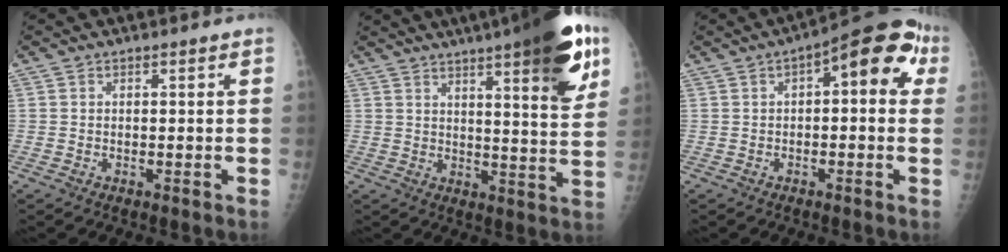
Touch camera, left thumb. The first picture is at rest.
{"total": 19.4, "force": [10.5, 3.8, 15.8], "torque": [-0.194, -0.034, 0.141]}
{"total": 12.5, "force": [3.2, 5.2, 10.9], "torque": [-0.114, 0.033, 0.031]}